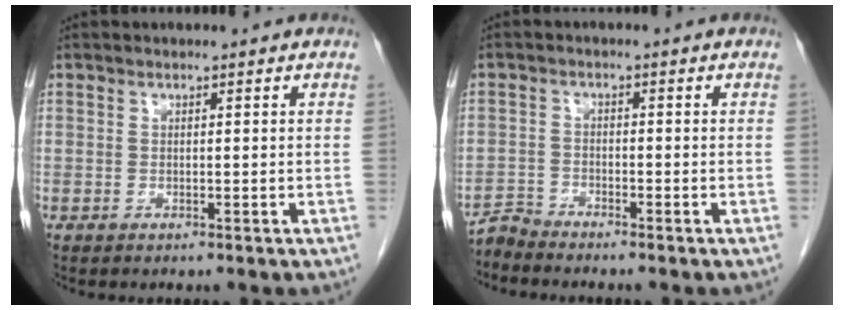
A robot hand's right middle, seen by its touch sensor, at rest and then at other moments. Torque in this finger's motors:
{"motor_torque": [-0.09, 0.08, -0.06, -0.02]}